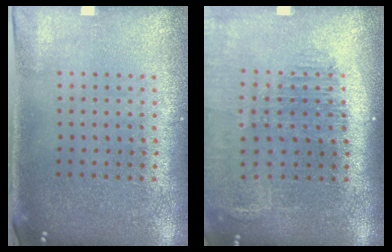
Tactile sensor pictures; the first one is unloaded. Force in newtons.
{"total": 1.6, "press": 1.5, "slide": 0.6}